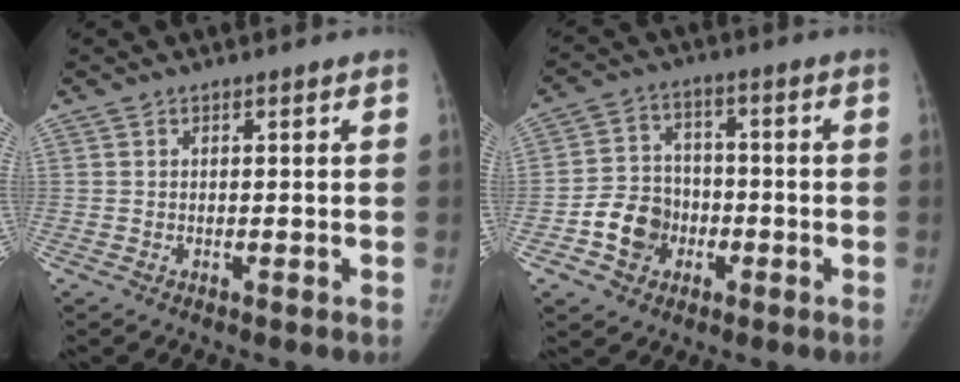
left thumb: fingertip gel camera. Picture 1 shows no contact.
{"total": 9.2, "force": [-3.4, 7.8, 3.4], "torque": [-0.032, 0.026, -0.061]}